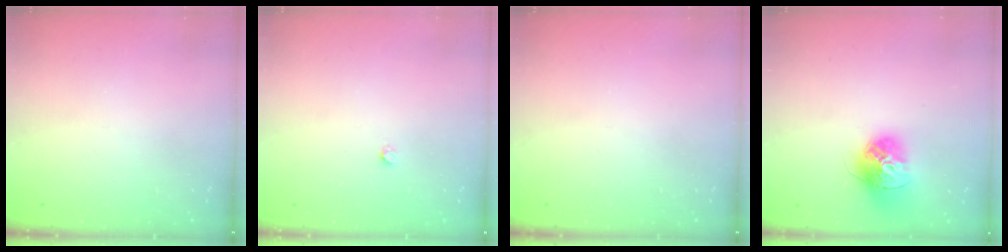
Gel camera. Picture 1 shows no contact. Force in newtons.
{"total": 2.4, "press": 2.4, "slide": 0.3}
{"total": 0.0}
{"total": 15.1, "press": 15.0, "slide": 1.5}